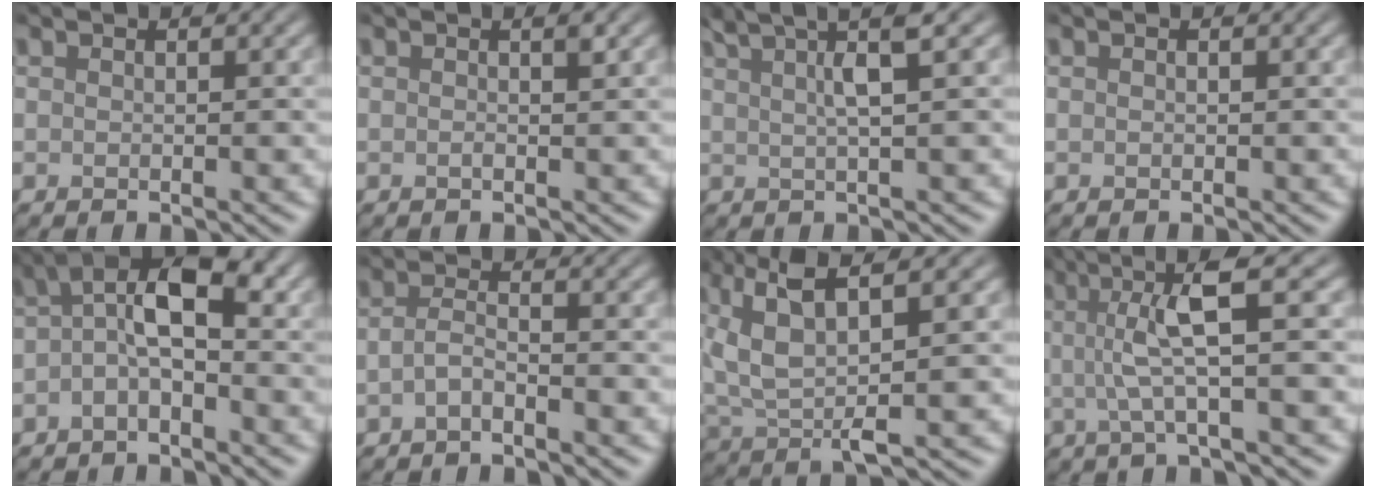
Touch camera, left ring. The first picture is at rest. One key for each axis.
{"total": 0.8, "fx": 0.1, "fy": 0.0, "fz": 0.8, "tx": -0.013, "ty": -0.001, "tz": -0.001}
{"total": 4.9, "fx": 3.0, "fy": 0.6, "fz": 3.9, "tx": -0.062, "ty": 0.016, "tz": 0.049}
{"total": 0.0}
{"total": 4.9, "fx": -0.3, "fy": 2.0, "fz": 4.4, "tx": -0.073, "ty": 0.019, "tz": -0.019}
{"total": 1.6, "fx": -0.9, "fy": 0.4, "fz": 1.2, "tx": -0.027, "ty": 0.001, "tz": -0.022}
{"total": 7.9, "fx": 2.7, "fy": 3.0, "fz": 6.9, "tx": -0.147, "ty": 0.007, "tz": 0.050}
{"total": 6.3, "fx": 1.2, "fy": 1.1, "fz": 6.1, "tx": -0.111, "ty": 0.012, "tz": 0.016}